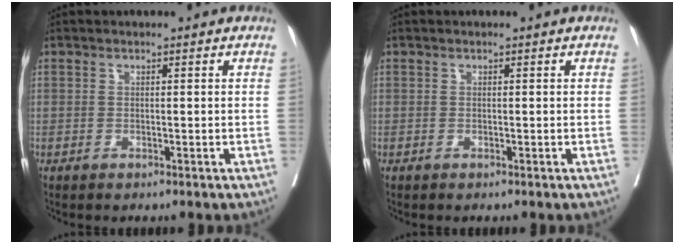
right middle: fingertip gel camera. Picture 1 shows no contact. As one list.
[{"total": 0.0}]